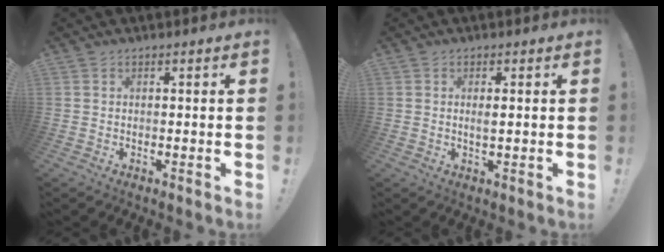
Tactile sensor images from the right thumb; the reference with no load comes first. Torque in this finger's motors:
{"motor_torque": [-0.30, 0.17, -0.09, -0.21, 0.06]}